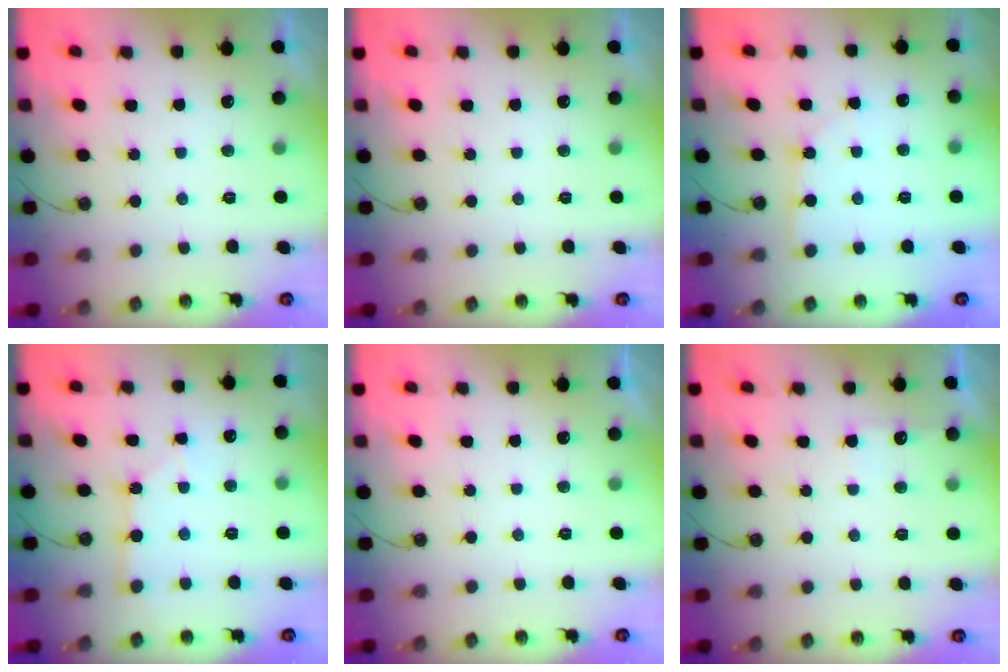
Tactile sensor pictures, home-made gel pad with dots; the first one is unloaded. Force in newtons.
{"total": 0.0}
{"total": 2.0, "press": 1.9, "slide": 0.3}
{"total": 2.9, "press": 2.9, "slide": 0.4}
{"total": 0.0}
{"total": 4.6, "press": 4.5, "slide": 0.6}